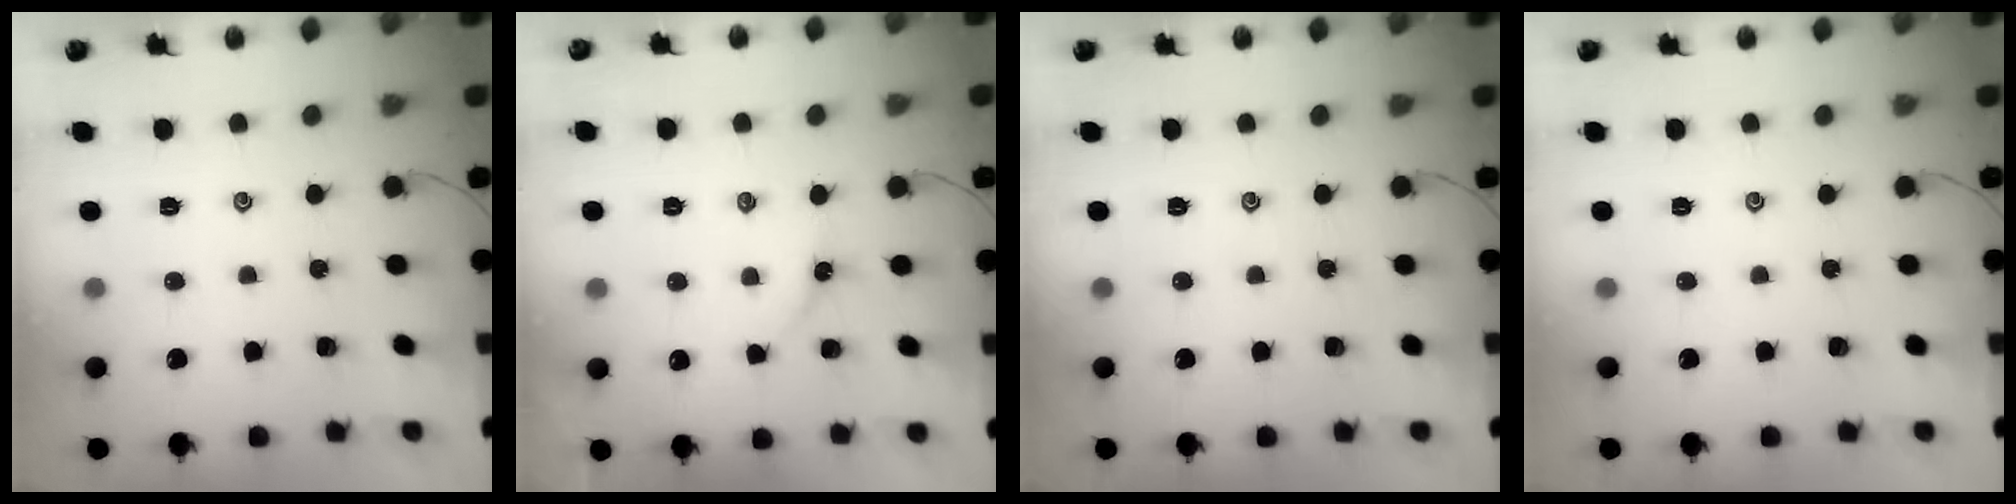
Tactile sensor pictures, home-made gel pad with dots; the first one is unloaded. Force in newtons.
{"total": 2.0, "press": 1.9, "slide": 0.3}
{"total": 0.0}
{"total": 0.0}